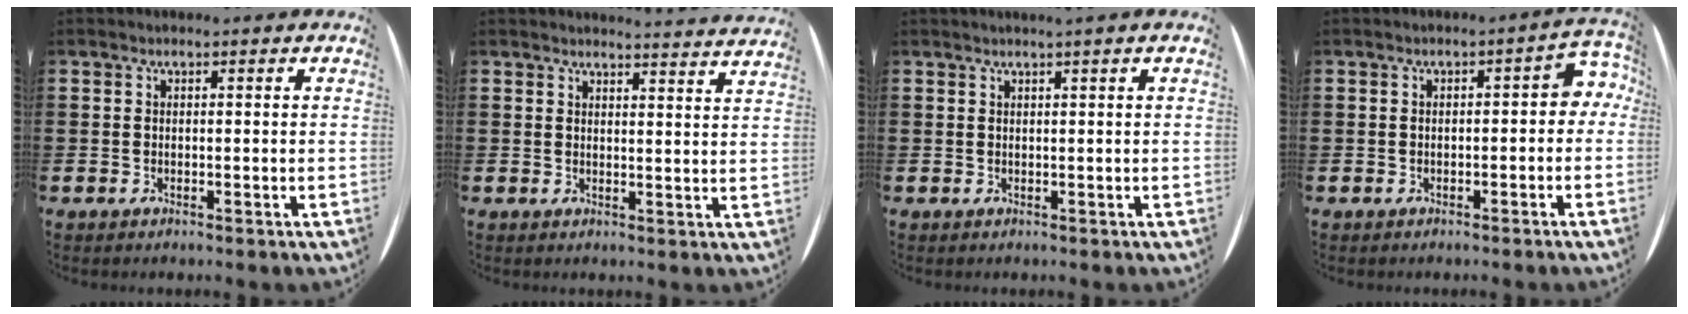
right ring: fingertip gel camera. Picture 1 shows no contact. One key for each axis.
{"total": 2.7, "fx": 2.7, "fy": -0.4, "fz": -0.1, "tx": -0.002, "ty": -0.015, "tz": 0.049}
{"total": 0.7, "fx": 0.4, "fy": -0.4, "fz": 0.5, "tx": -0.005, "ty": -0.003, "tz": 0.007}
{"total": 2.8, "fx": -1.3, "fy": 1.6, "fz": 1.9, "tx": -0.038, "ty": 0.013, "tz": -0.031}